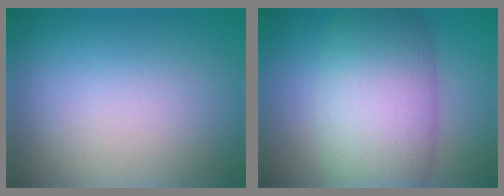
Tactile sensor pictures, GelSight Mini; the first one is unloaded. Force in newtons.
{"total": 10.1, "press": 10.0, "slide": 0.3}